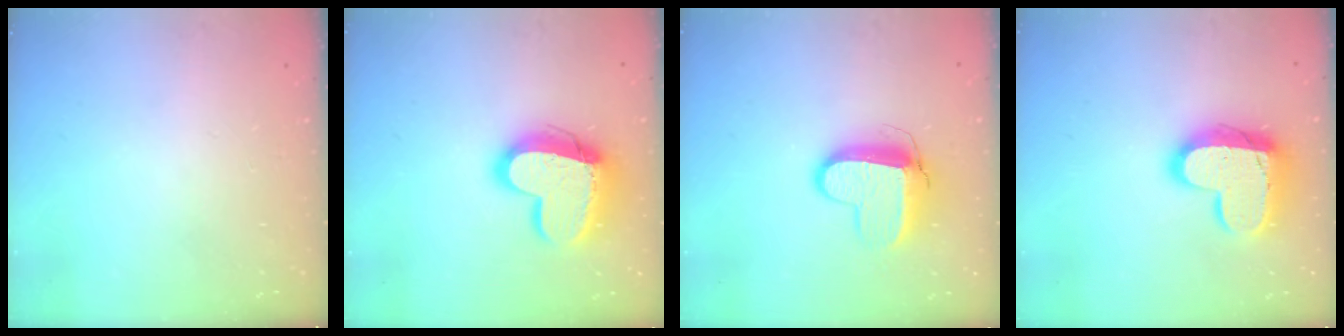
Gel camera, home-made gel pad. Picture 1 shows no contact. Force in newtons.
{"total": 16.9, "press": 16.8, "slide": 1.5}
{"total": 11.1, "press": 11.0, "slide": 1.0}
{"total": 16.8, "press": 16.7, "slide": 1.4}